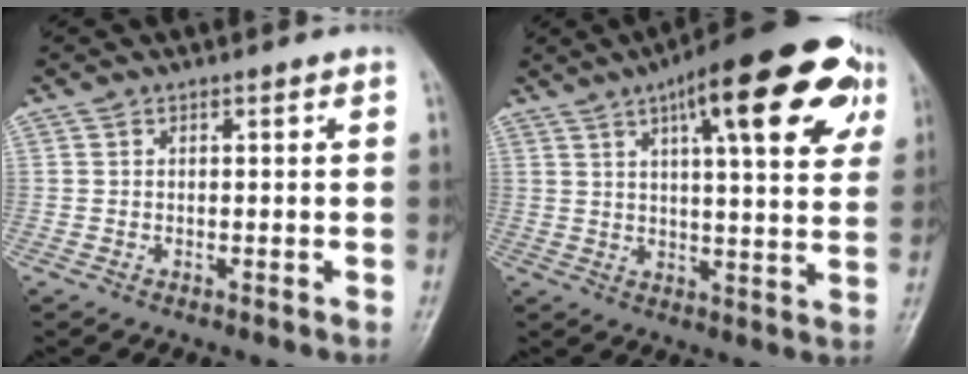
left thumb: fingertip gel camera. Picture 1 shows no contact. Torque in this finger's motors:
{"motor_torque": [0.61, 0.72, 1.63, -1.15, 0.34]}